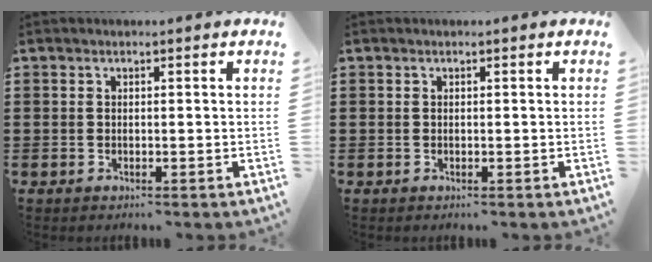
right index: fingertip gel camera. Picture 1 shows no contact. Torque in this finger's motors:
{"motor_torque": [-0.05, 0.01, 0.00, 0.00]}